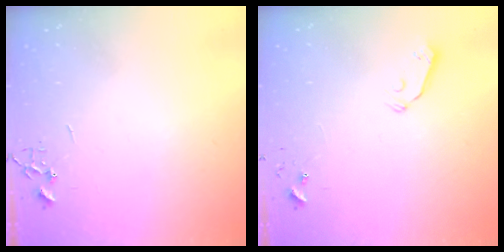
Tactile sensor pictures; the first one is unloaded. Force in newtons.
{"total": 5.9, "press": 5.8, "slide": 1.0}